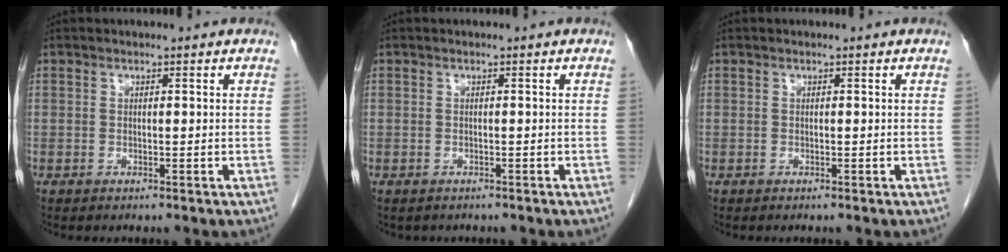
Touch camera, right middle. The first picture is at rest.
{"total": 0.9, "force": [-0.7, 0.6, 0.0], "torque": [-0.010, 0.001, -0.008]}
{"total": 0.0}